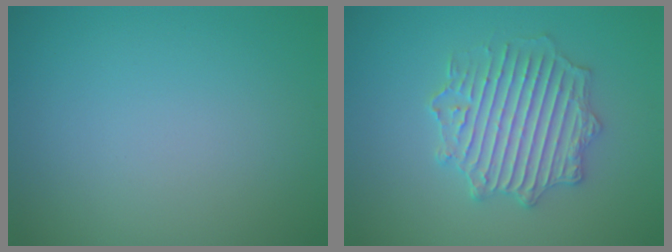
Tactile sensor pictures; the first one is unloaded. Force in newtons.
{"total": 4.2, "press": 4.1, "slide": 1.0}